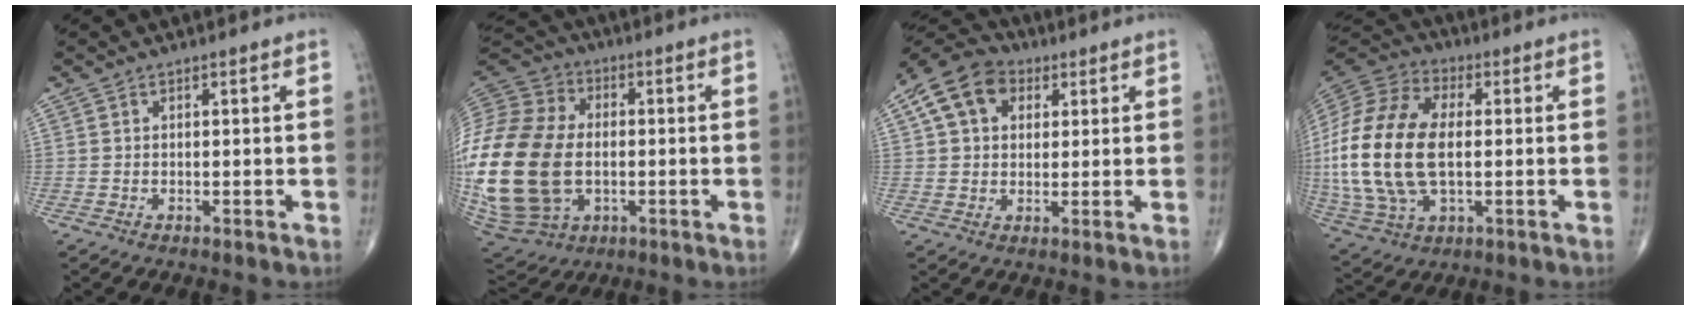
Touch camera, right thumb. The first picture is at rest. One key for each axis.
{"total": 32.8, "fx": -3.0, "fy": 22.6, "fz": 23.5, "tx": -0.562, "ty": 0.005, "tz": -0.037}
{"total": 11.2, "fx": 3.9, "fy": 8.3, "fz": 6.5, "tx": -0.103, "ty": 0.011, "tz": 0.057}
{"total": 25.7, "fx": -0.4, "fy": 14.7, "fz": 21.1, "tx": -0.475, "ty": 0.000, "tz": -0.003}